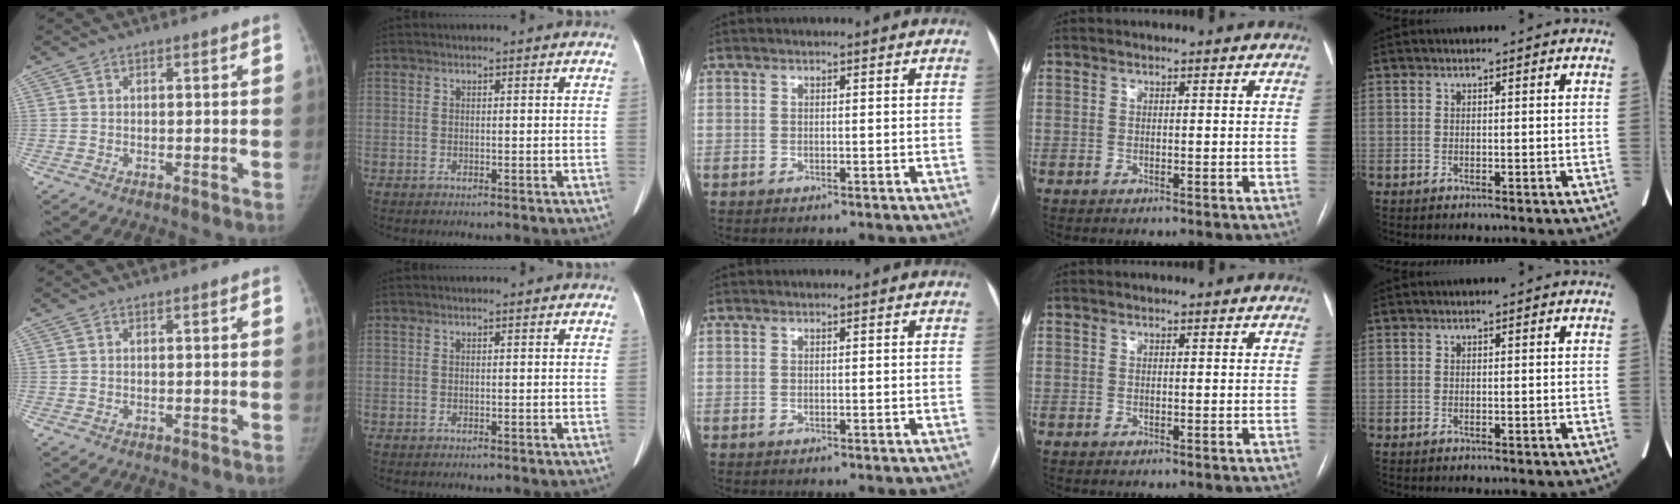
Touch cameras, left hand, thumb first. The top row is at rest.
{}